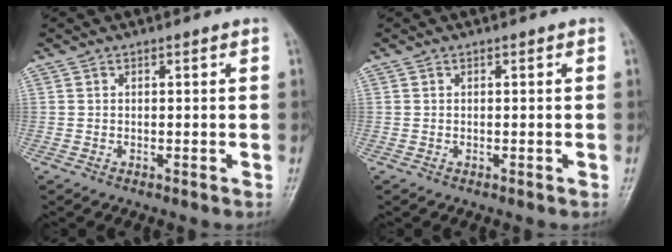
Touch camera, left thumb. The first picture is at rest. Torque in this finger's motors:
{"motor_torque": [0.00, 0.00, -0.01, 0.00, 0.00]}